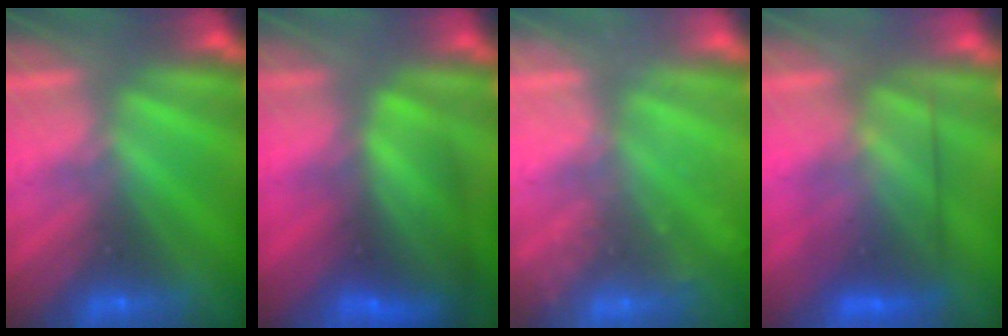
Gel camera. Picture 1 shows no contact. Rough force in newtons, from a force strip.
{"total": 8.9}
{"total": 2.4}
{"total": 3.5}